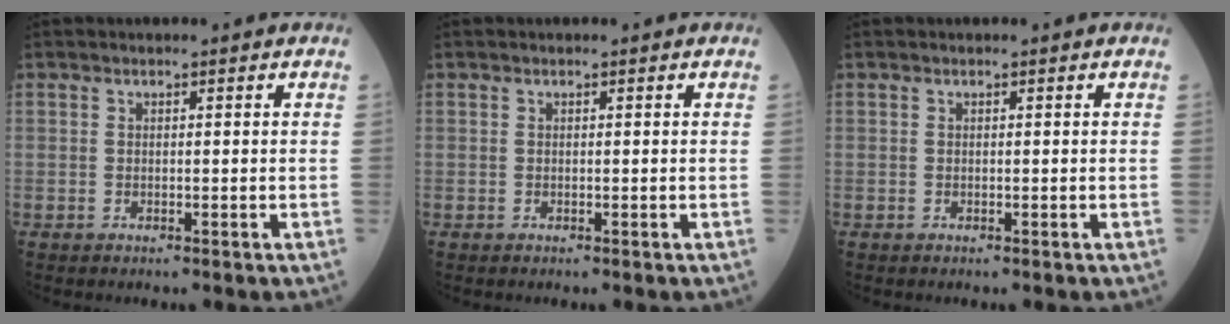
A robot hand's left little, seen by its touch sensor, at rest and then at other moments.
{"total": 0.0}
{"total": 0.0}